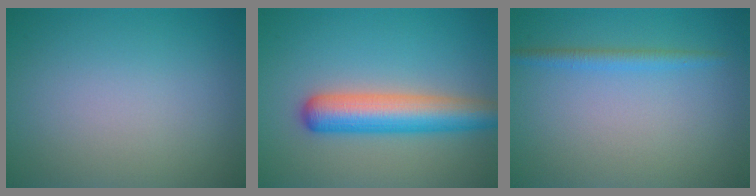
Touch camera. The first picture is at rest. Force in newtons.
{"total": 5.9, "press": 5.9, "slide": 0.2}
{"total": 1.6, "press": 1.6, "slide": 0.1}